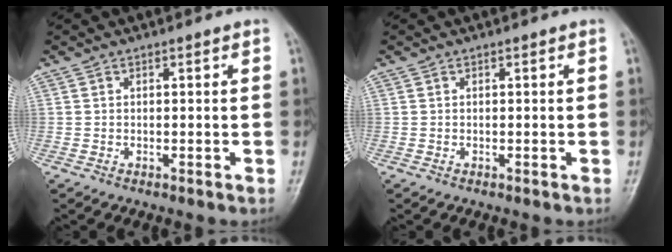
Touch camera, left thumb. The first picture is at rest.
{"total": 0.0}